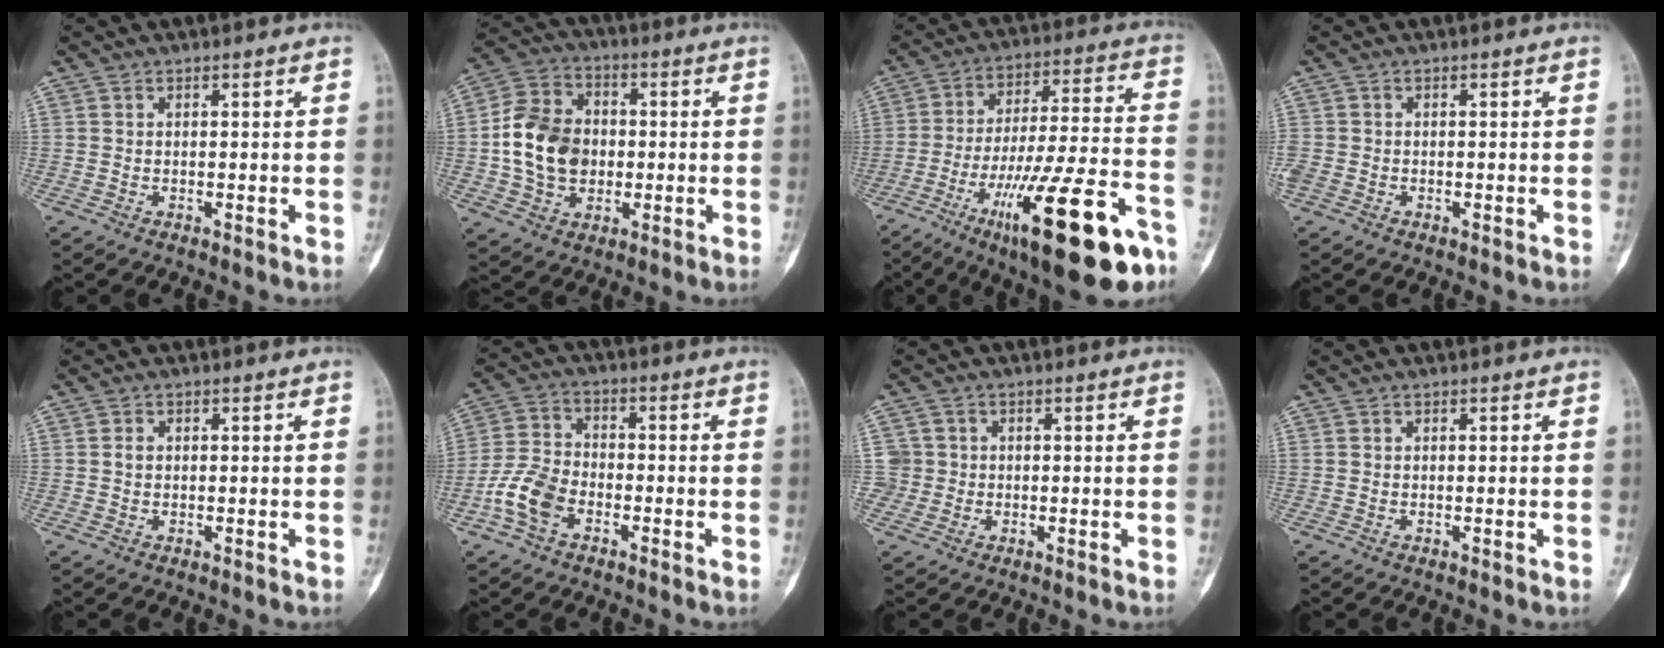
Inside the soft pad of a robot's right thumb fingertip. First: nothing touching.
{"total": 13.9, "force": [-0.7, 10.8, 8.7], "torque": [-0.136, 0.022, -0.017]}
{"total": 25.5, "force": [-13.1, 5.9, 21.0], "torque": [-0.316, 0.051, -0.202]}
{"total": 2.5, "force": [-0.6, 2.0, 1.4], "torque": [-0.045, 0.003, -0.011]}
{"total": 0.9, "force": [0.1, 0.7, 0.6], "torque": [-0.007, 0.001, 0.001]}
{"total": 8.5, "force": [-3.8, 5.4, 5.4], "torque": [-0.109, 0.025, -0.079]}
{"total": 3.2, "force": [-0.1, 3.2, -0.2], "torque": [0.028, 0.008, -0.006]}
{"total": 0.0}